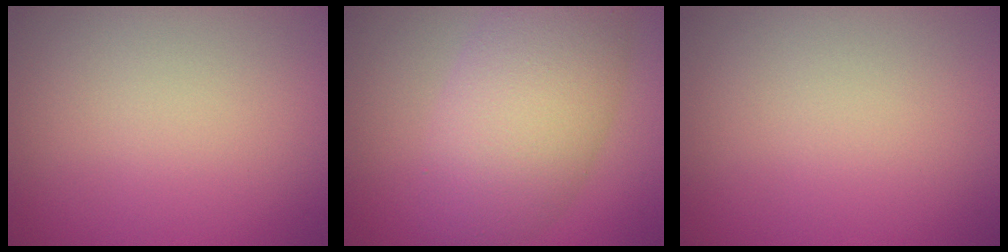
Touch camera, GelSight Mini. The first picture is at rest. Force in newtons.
{"total": 8.2, "press": 8.2, "slide": 0.3}
{"total": 0.0}